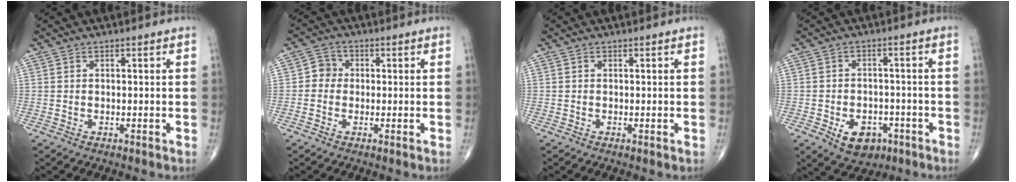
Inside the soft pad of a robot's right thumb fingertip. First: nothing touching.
{"total": 3.2, "force": [-0.2, 3.0, 1.2], "torque": [0.002, 0.009, -0.014]}
{"total": 0.0}
{"total": 7.8, "force": [-3.5, 5.5, 4.3], "torque": [-0.047, 0.022, -0.044]}